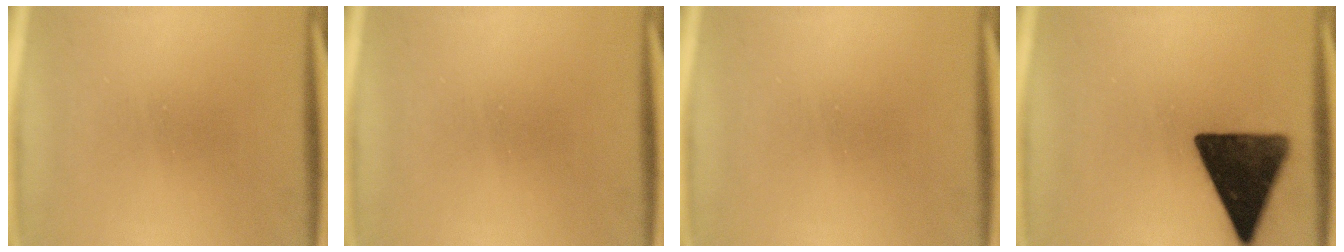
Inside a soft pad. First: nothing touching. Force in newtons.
{"total": 0.0}
{"total": 0.0}
{"total": 14.0}